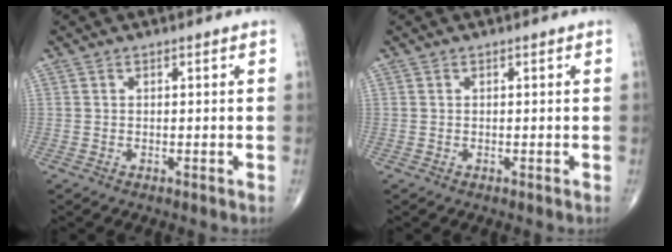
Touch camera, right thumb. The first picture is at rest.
{"total": 0.0}